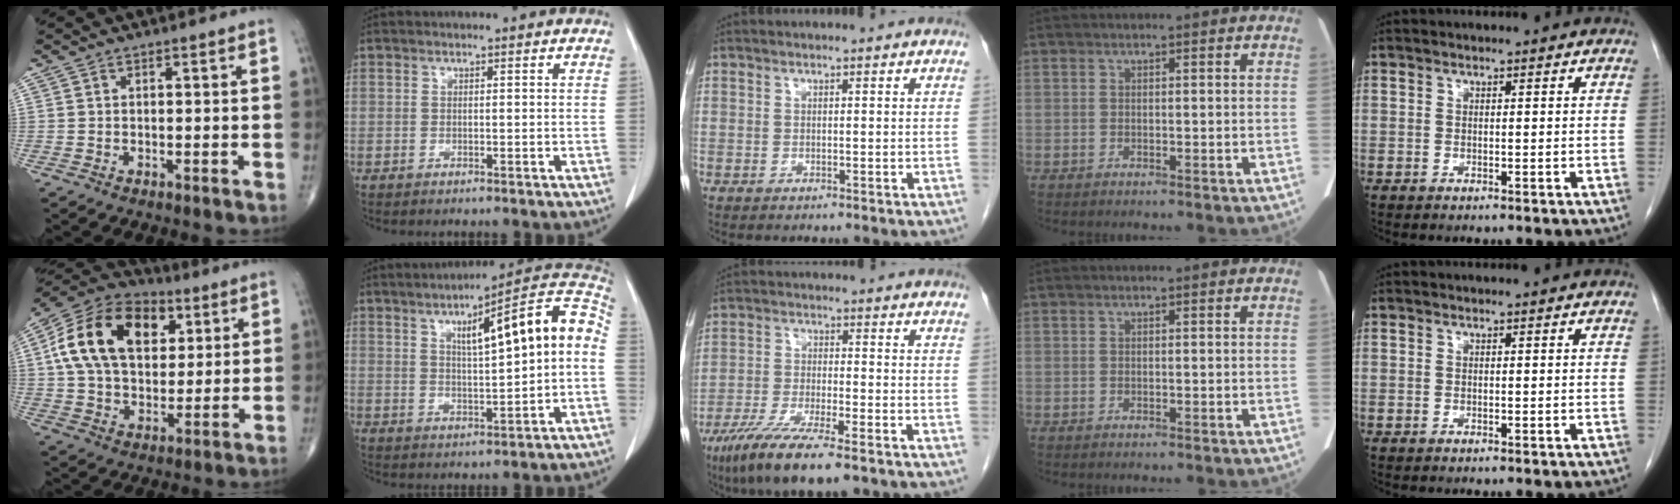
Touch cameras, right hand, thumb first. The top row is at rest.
{"thumb": {"total": 21.8, "force": [6.1, 14.3, 15.3], "torque": [-0.257, 0.008, 0.097]}, "index": {"total": 15.6, "force": [2.4, 2.2, 15.2], "torque": [-0.213, 0.039, 0.032]}, "middle": {"total": 11.4, "force": [-7.7, 1.6, 8.2], "torque": [-0.146, -0.028, -0.128]}}